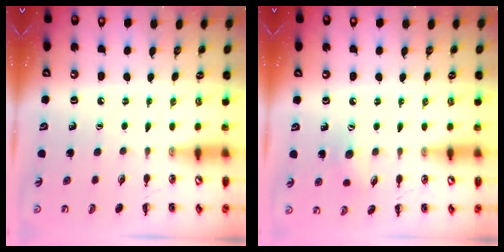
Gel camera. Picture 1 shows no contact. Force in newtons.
{"total": 6.2, "press": 6.2, "slide": 1.1}